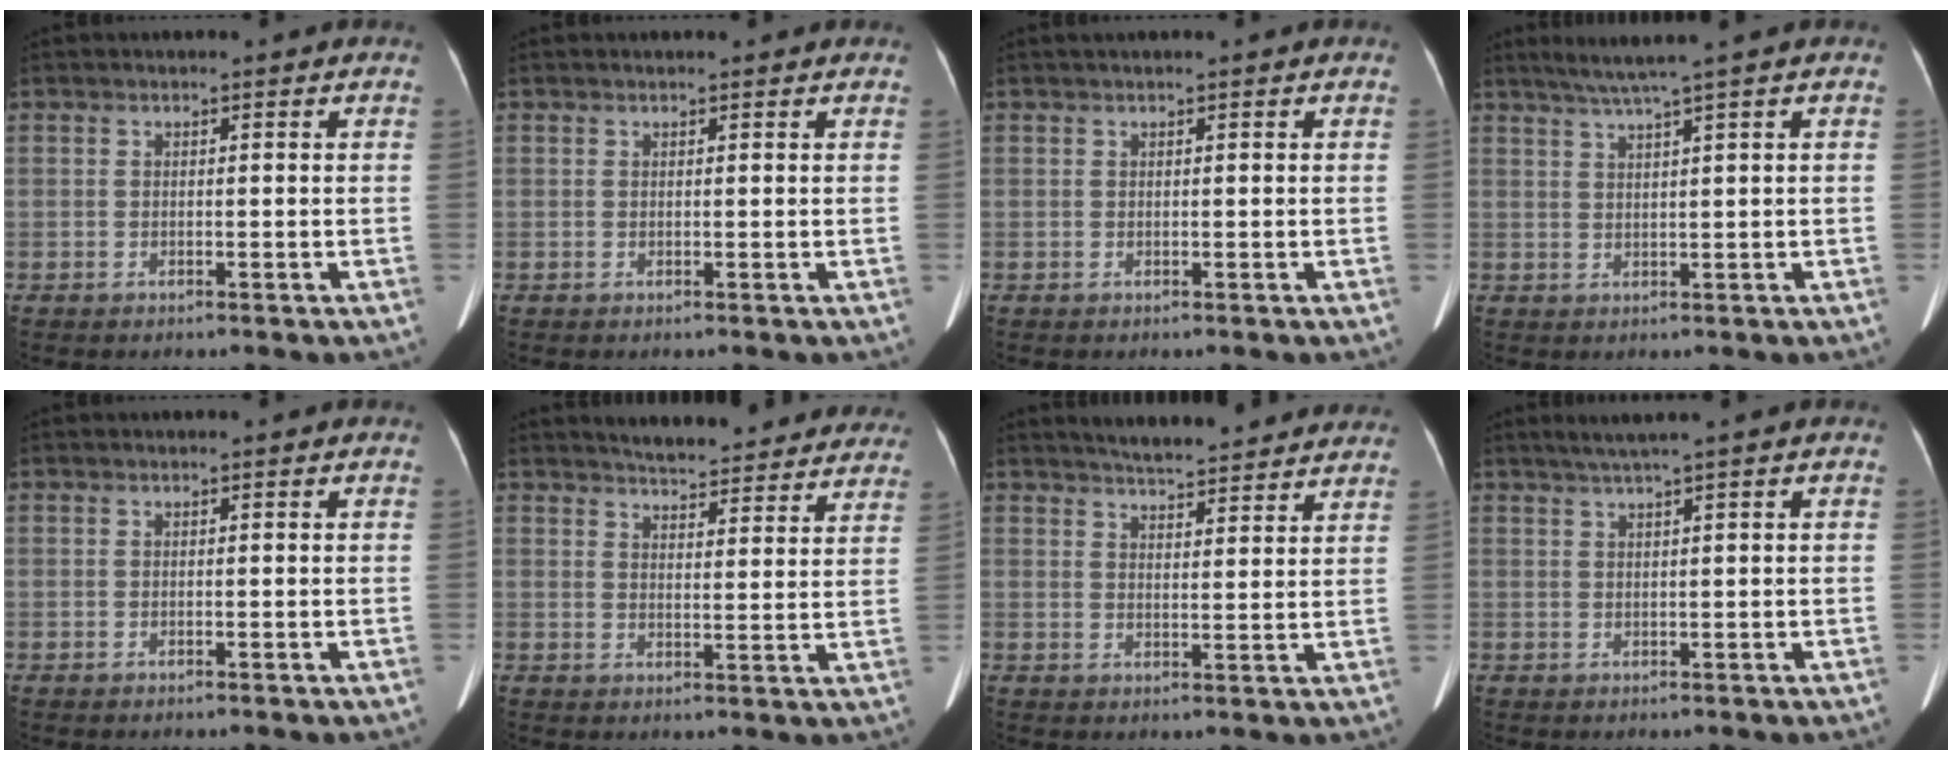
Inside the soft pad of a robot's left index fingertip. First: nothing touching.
{"total": 1.9, "force": [1.7, 0.4, 0.7], "torque": [-0.012, 0.018, 0.018]}
{"total": 1.3, "force": [1.0, -0.1, 0.8], "torque": [-0.011, 0.019, 0.020]}
{"total": 4.4, "force": [3.1, -1.3, 2.8], "torque": [-0.056, 0.006, 0.062]}
{"total": 0.0}
{"total": 19.1, "force": [17.8, 3.9, 5.6], "torque": [-0.063, -0.022, 0.206]}
{"total": 14.1, "force": [13.0, 2.0, 5.0], "torque": [-0.064, 0.015, 0.160]}
{"total": 2.8, "force": [2.0, -0.8, 1.9], "torque": [-0.041, 0.005, 0.042]}